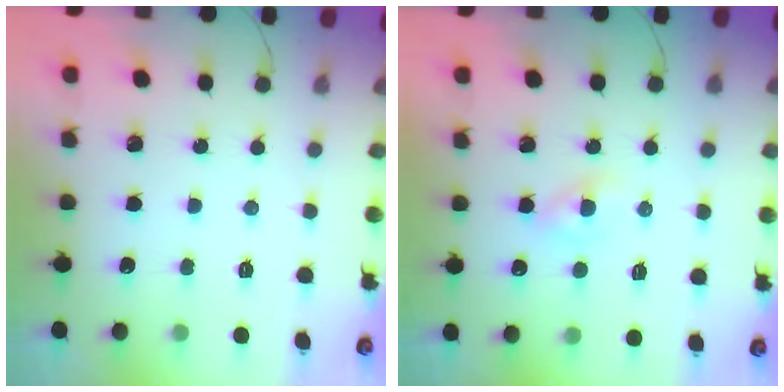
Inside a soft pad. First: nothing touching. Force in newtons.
{"total": 1.9, "press": 1.7, "slide": 0.8}